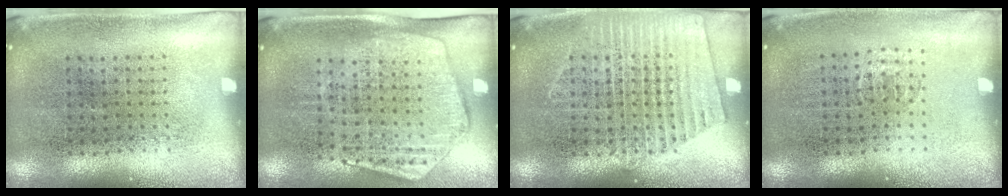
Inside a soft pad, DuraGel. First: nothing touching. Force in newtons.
{"total": 1.8, "press": 1.5, "slide": 1.0}
{"total": 2.3, "press": 2.3, "slide": 0.4}
{"total": 0.5, "press": 0.4, "slide": 0.3}